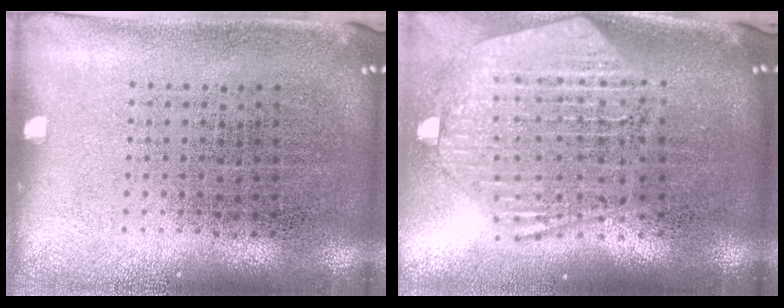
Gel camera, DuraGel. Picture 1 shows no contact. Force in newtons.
{"total": 2.6, "press": 2.2, "slide": 1.5}